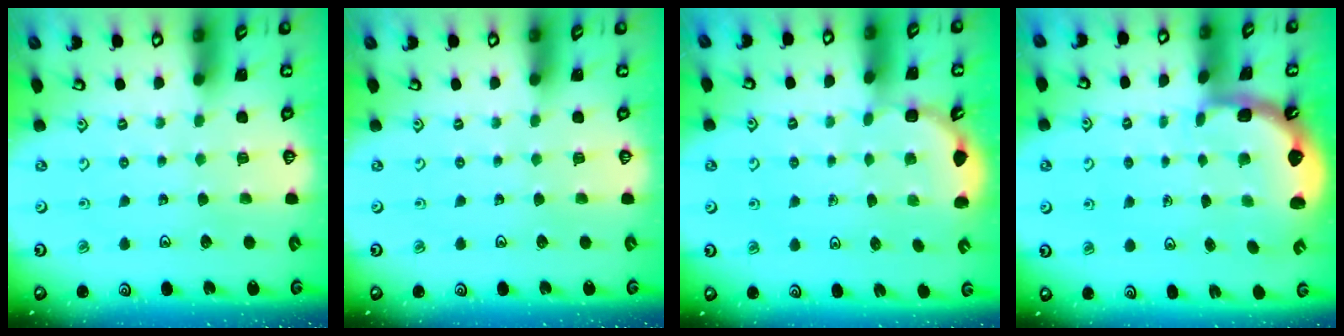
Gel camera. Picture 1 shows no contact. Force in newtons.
{"total": 0.0}
{"total": 2.8, "press": 1.8, "slide": 2.1}
{"total": 2.4, "press": 1.5, "slide": 1.9}